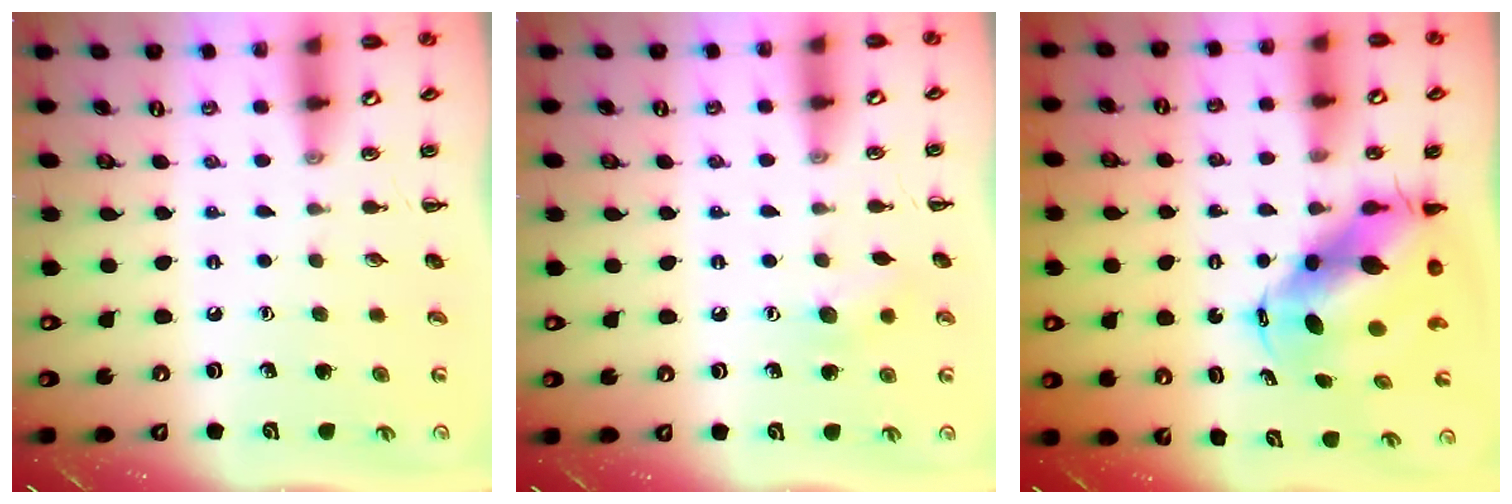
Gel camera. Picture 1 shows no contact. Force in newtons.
{"total": 6.8, "press": 6.7, "slide": 1.3}
{"total": 9.0, "press": 8.7, "slide": 2.4}